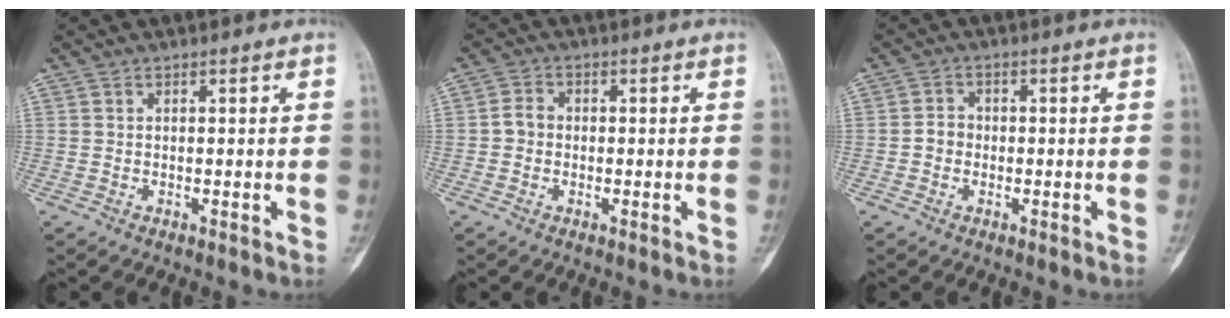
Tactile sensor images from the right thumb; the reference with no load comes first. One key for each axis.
{"total": 2.7, "fx": -0.4, "fy": 2.4, "fz": 1.3, "tx": -0.014, "ty": 0.010, "tz": -0.013}
{"total": 2.6, "fx": -0.6, "fy": 2.3, "fz": 1.1, "tx": -0.007, "ty": 0.009, "tz": -0.017}